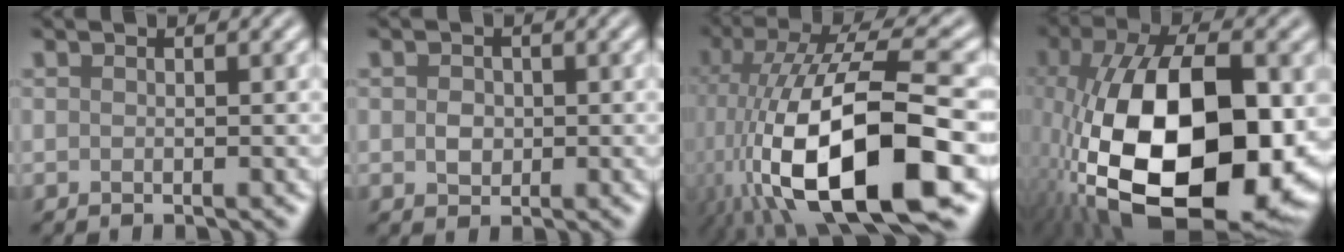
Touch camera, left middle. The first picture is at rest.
{"total": 1.5, "force": [0.0, 1.3, 0.8], "torque": [-0.015, 0.000, -0.001]}
{"total": 15.9, "force": [-4.2, 5.8, 14.2], "torque": [-0.254, 0.001, -0.073]}
{"total": 19.0, "force": [-4.4, 9.7, 15.7], "torque": [-0.306, -0.021, -0.062]}